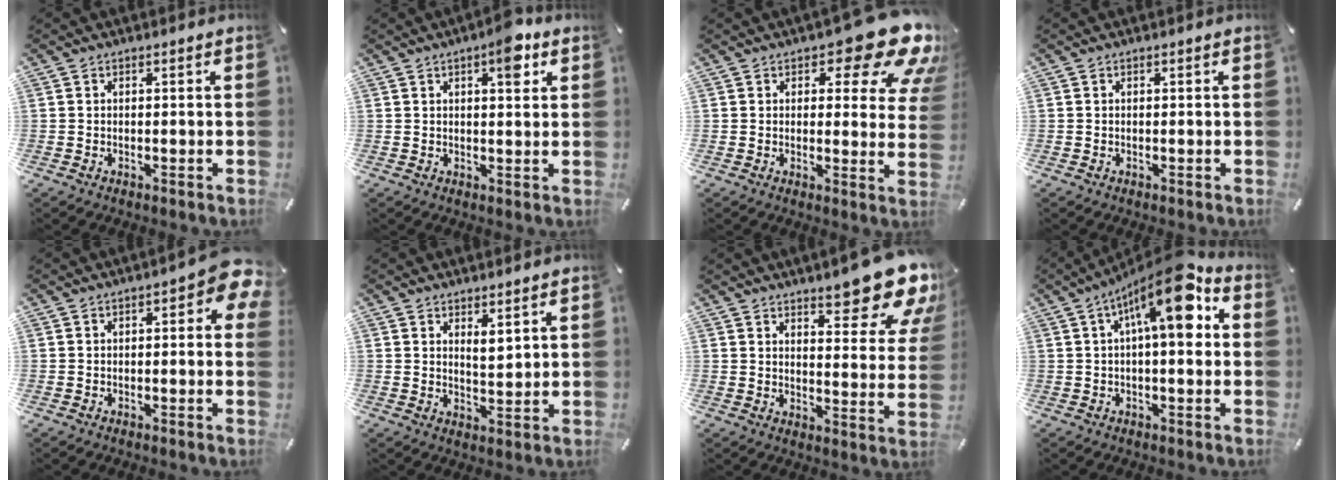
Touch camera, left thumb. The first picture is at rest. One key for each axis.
{"total": 6.8, "fx": 3.4, "fy": 2.7, "fz": 5.2, "tx": -0.061, "ty": -0.013, "tz": 0.048}
{"total": 14.7, "fx": 8.9, "fy": 6.1, "fz": 9.9, "tx": -0.123, "ty": -0.061, "tz": 0.146}
{"total": 0.0}
{"total": 5.8, "fx": 1.2, "fy": 2.7, "fz": 5.0, "tx": -0.052, "ty": -0.006, "tz": 0.015}
{"total": 3.6, "fx": 2.9, "fy": 1.5, "fz": 1.6, "tx": -0.014, "ty": -0.020, "tz": 0.048}
{"total": 15.1, "fx": 11.7, "fy": 4.9, "fz": 8.3, "tx": -0.098, "ty": -0.090, "tz": 0.196}
{"total": 14.6, "fx": 4.8, "fy": 4.5, "fz": 13.1, "tx": -0.197, "ty": -0.029, "tz": 0.071}